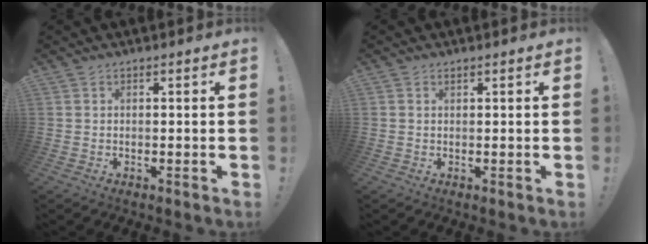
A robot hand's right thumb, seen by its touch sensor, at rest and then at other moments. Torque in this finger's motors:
{"motor_torque": [-0.19, 0.13, 0.13, -0.13, 0.01]}